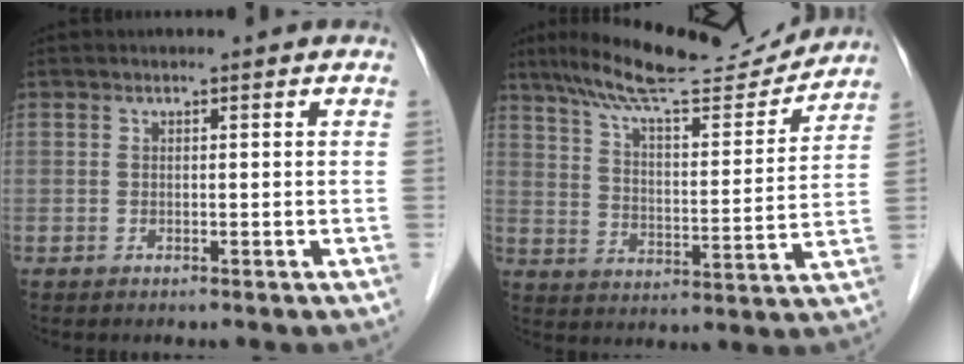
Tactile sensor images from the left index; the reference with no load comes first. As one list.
[{"total": 17.6, "force": [15.9, 1.9, 7.3], "torque": [-0.125, 0.003, 0.243]}]